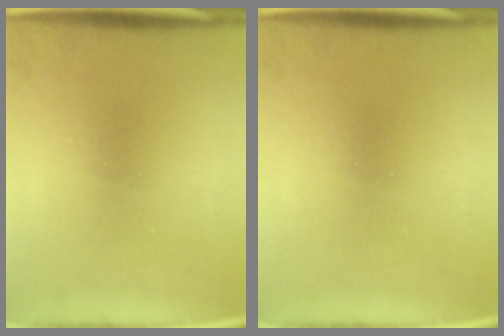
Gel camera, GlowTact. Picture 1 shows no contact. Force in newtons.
{"total": 0.0}